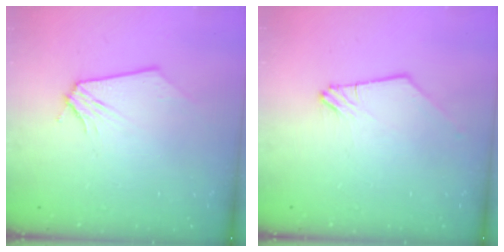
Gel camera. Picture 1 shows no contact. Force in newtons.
{"total": 0.0}